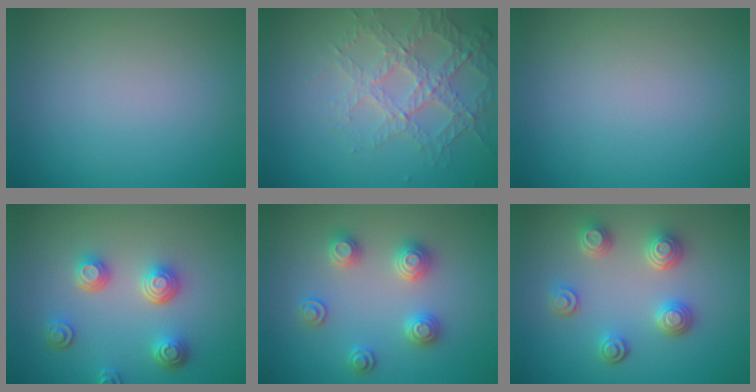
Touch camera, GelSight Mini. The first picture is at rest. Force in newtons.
{"total": 3.6, "press": 3.4, "slide": 1.4}
{"total": 0.0}
{"total": 3.9, "press": 3.3, "slide": 2.2}
{"total": 2.9, "press": 2.8, "slide": 0.3}
{"total": 3.9, "press": 3.3, "slide": 2.0}